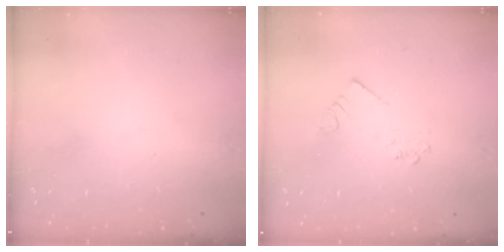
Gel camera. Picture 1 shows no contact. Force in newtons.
{"total": 2.5, "press": 2.5, "slide": 0.2}